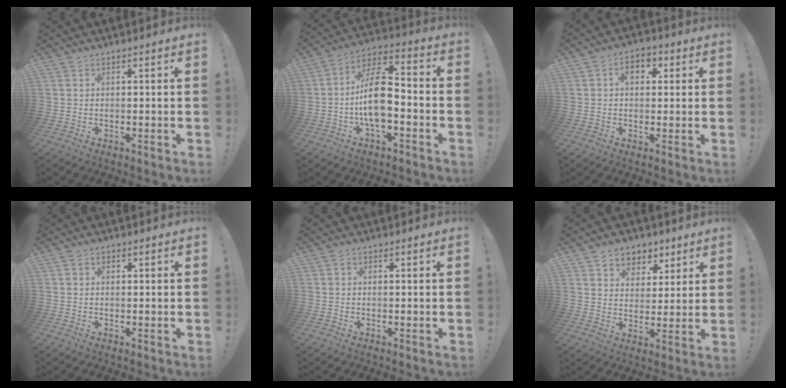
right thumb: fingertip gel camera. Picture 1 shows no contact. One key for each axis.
{"total": 14.8, "fx": -3.4, "fy": 7.3, "fz": 12.5, "tx": -0.223, "ty": 0.021, "tz": -0.060}
{"total": 5.7, "fx": 1.5, "fy": 3.9, "fz": 3.8, "tx": -0.048, "ty": 0.003, "tz": 0.023}
{"total": 0.7, "fx": 0.0, "fy": 0.6, "fz": 0.4, "tx": -0.008, "ty": 0.003, "tz": 0.001}
{"total": 0.6, "fx": -0.2, "fy": 0.5, "fz": 0.2, "tx": -0.008, "ty": 0.004, "tz": -0.003}
{"total": 7.7, "fx": 4.6, "fy": 5.9, "fz": 1.4, "tx": -0.010, "ty": -0.034, "tz": 0.091}